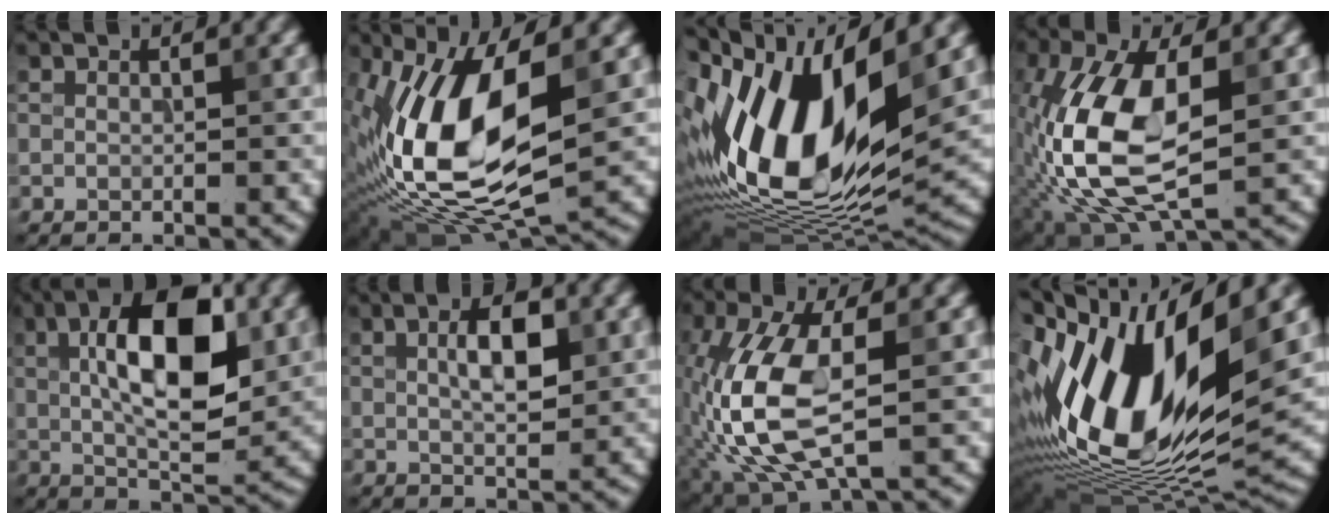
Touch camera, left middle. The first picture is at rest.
{"total": 13.0, "force": [0.8, 6.1, 11.5], "torque": [-0.219, -0.013, 0.010]}
{"total": 17.0, "force": [1.9, 8.7, 14.5], "torque": [-0.288, 0.006, 0.037]}
{"total": 11.0, "force": [-1.2, 5.4, 9.5], "torque": [-0.215, 0.001, -0.024]}
{"total": 10.8, "force": [2.1, 4.5, 9.6], "torque": [-0.148, 0.013, 0.030]}
{"total": 4.2, "force": [1.0, 1.6, 3.7], "torque": [-0.069, 0.005, 0.017]}
{"total": 9.1, "force": [-1.3, 4.0, 8.1], "torque": [-0.184, 0.005, -0.024]}
{"total": 18.1, "force": [1.9, 8.0, 16.1], "torque": [-0.310, -0.014, 0.040]}